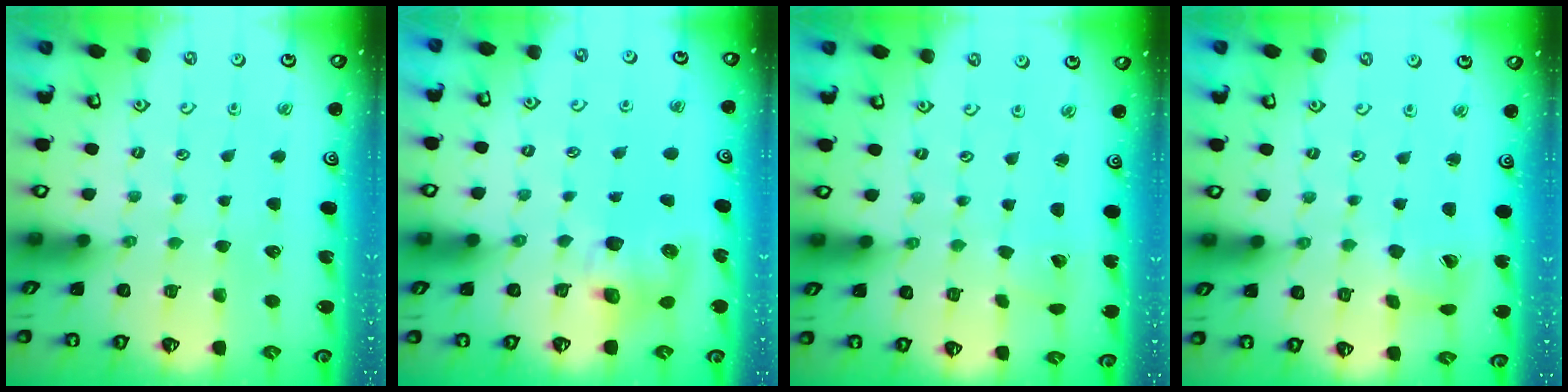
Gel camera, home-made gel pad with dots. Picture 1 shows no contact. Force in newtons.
{"total": 7.9, "press": 7.8, "slide": 1.1}
{"total": 2.3, "press": 2.3, "slide": 0.1}
{"total": 4.3, "press": 4.2, "slide": 0.5}